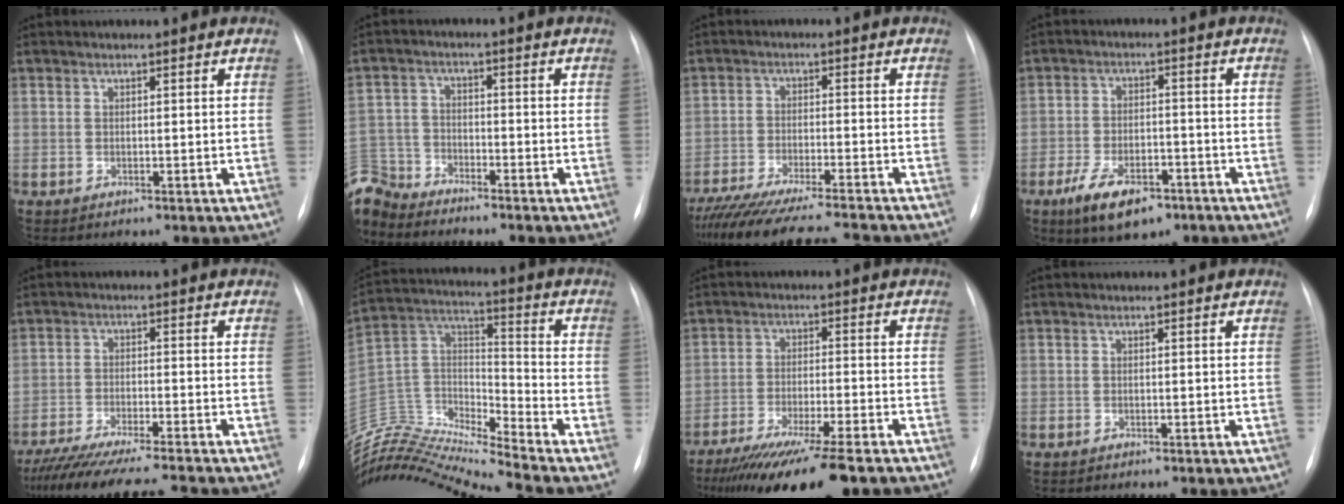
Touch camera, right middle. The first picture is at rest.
{"total": 7.6, "force": [-7.4, 1.7, 0.1], "torque": [-0.009, 0.002, -0.151]}
{"total": 17.5, "force": [-15.5, 0.4, 8.1], "torque": [-0.143, -0.042, -0.236]}
{"total": 9.0, "force": [-5.3, 4.0, 6.0], "torque": [-0.117, -0.010, -0.083]}
{"total": 15.6, "force": [-13.7, -0.1, 7.5], "torque": [-0.122, -0.038, -0.210]}
{"total": 19.6, "force": [-18.9, -1.5, 5.2], "torque": [-0.090, 0.035, -0.336]}
{"total": 17.4, "force": [-13.8, 1.3, 10.6], "torque": [-0.160, -0.036, -0.214]}
{"total": 0.9, "force": [-0.7, 0.1, 0.5], "torque": [-0.015, -0.004, -0.005]}